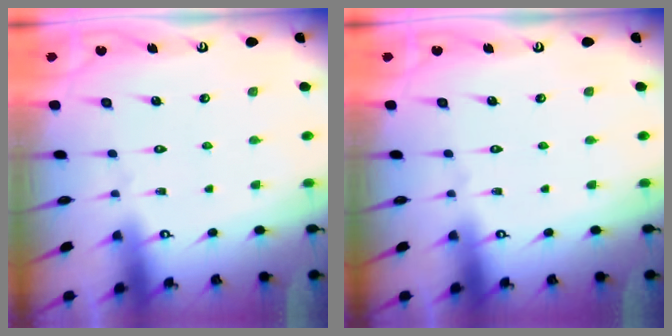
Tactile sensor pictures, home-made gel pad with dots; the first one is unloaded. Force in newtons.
{"total": 0.0}